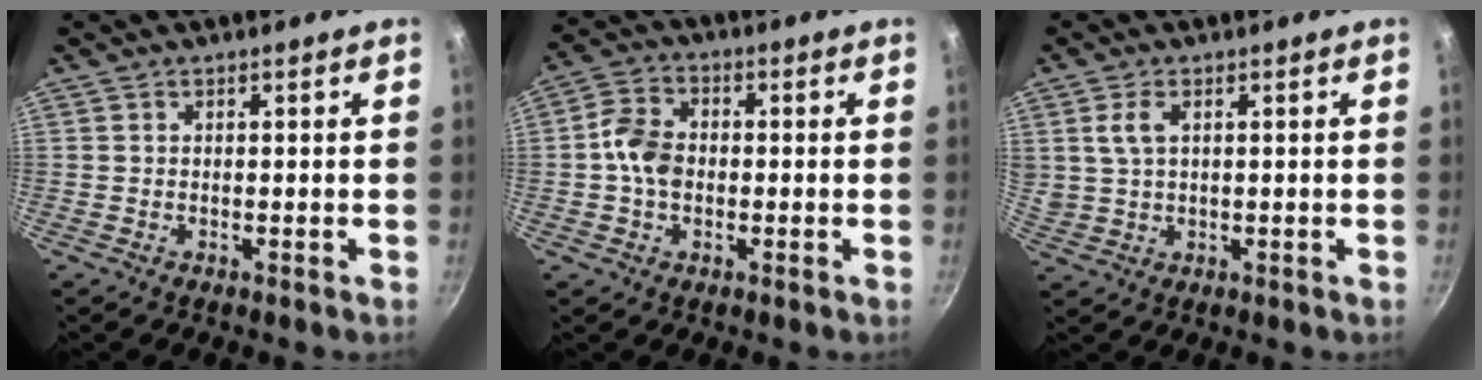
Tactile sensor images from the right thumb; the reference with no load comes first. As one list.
[{"total": 7.1, "force": [-0.6, 5.3, 4.8], "torque": [-0.078, 0.022, -0.023]}, {"total": 4.6, "force": [1.5, 2.7, 3.3], "torque": [-0.060, 0.000, 0.033]}]